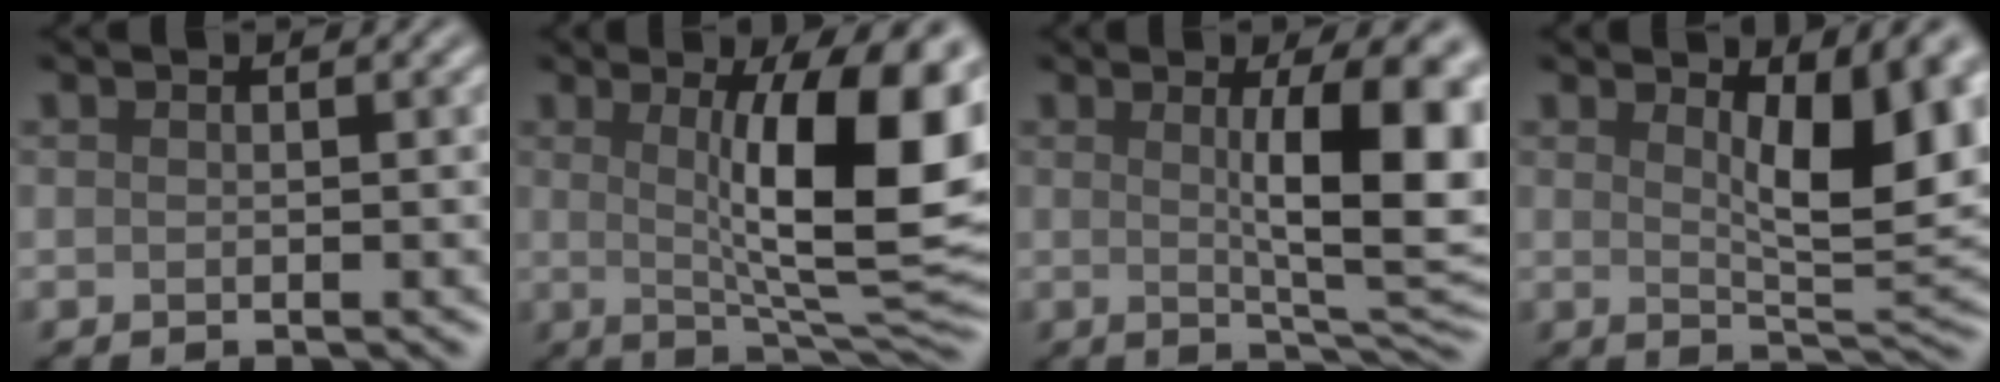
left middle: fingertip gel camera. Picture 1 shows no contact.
{"total": 12.9, "force": [2.1, 3.2, 12.3], "torque": [-0.158, -0.009, 0.033]}
{"total": 10.3, "force": [1.6, 2.5, 9.8], "torque": [-0.126, -0.004, 0.027]}
{"total": 7.3, "force": [2.2, 2.3, 6.6], "torque": [-0.093, -0.013, 0.039]}